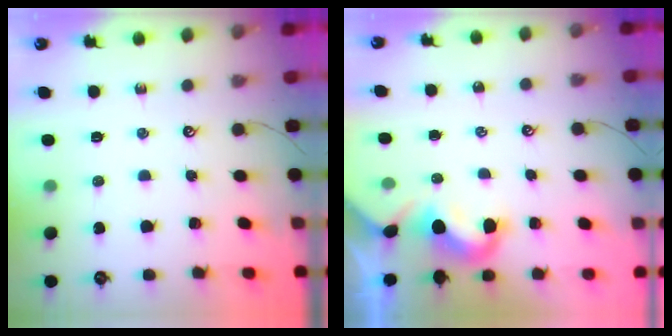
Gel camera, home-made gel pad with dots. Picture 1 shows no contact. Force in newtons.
{"total": 1.7, "press": 1.7, "slide": 0.2}